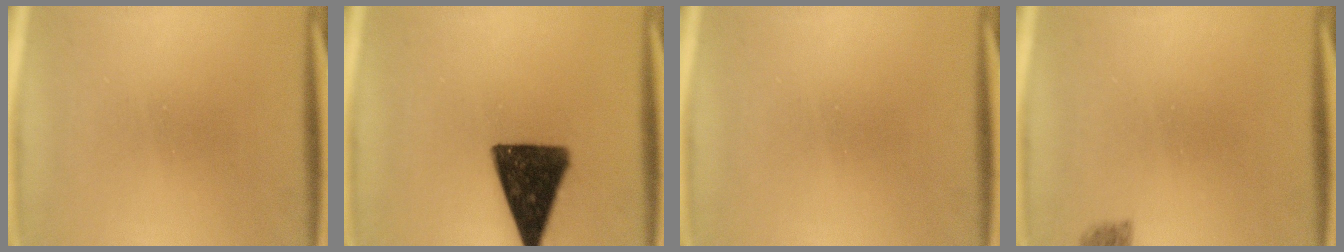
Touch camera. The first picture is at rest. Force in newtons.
{"total": 15.4}
{"total": 0.0}
{"total": 1.8}